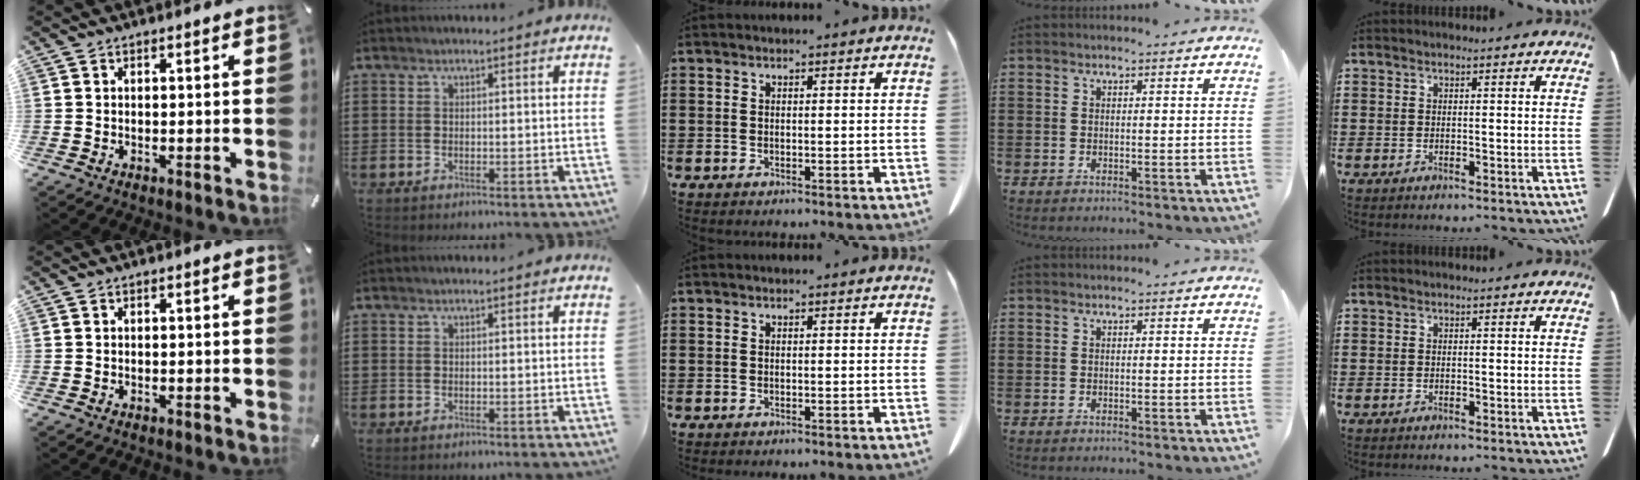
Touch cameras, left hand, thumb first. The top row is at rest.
{}